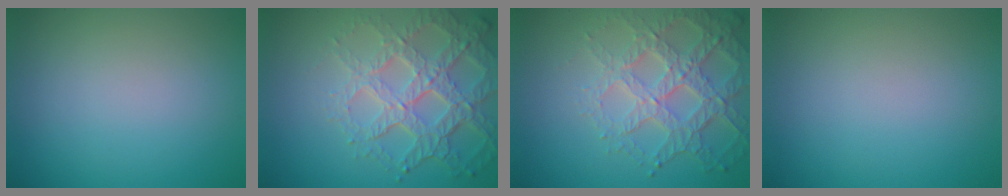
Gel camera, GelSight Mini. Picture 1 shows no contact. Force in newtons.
{"total": 6.9, "press": 5.0, "slide": 4.9}
{"total": 5.7, "press": 4.6, "slide": 3.4}
{"total": 0.0}